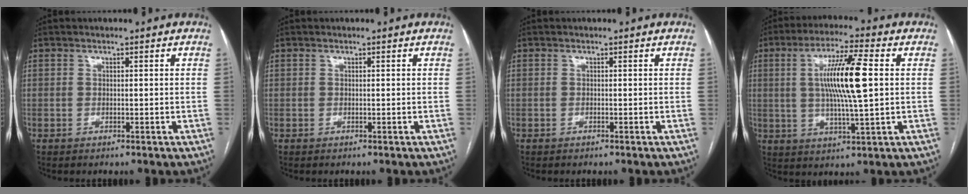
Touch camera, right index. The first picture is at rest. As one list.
[{"total": 0.0}, {"total": 0.0}, {"total": 12.2, "force": [1.7, 0.8, 12.0], "torque": [-0.222, 0.004, 0.031]}]